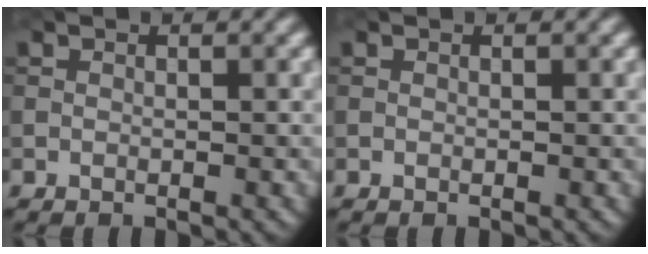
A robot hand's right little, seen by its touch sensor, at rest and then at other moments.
{"total": 0.0}